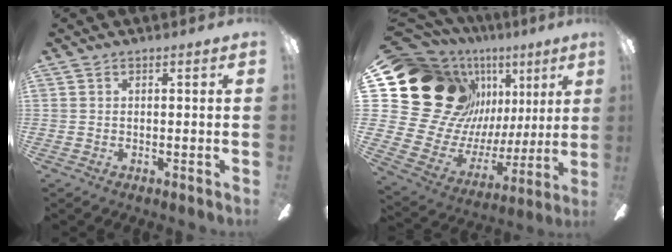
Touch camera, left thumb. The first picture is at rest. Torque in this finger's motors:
{"motor_torque": [1.92, 2.26, 1.39, -1.38, 0.07]}